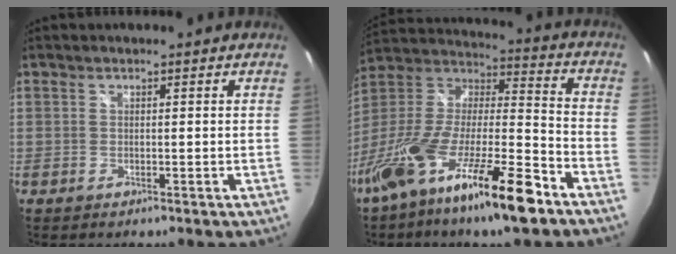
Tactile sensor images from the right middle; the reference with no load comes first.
{"total": 23.7, "force": [-14.5, 4.2, 18.3], "torque": [-0.326, -0.035, -0.261]}